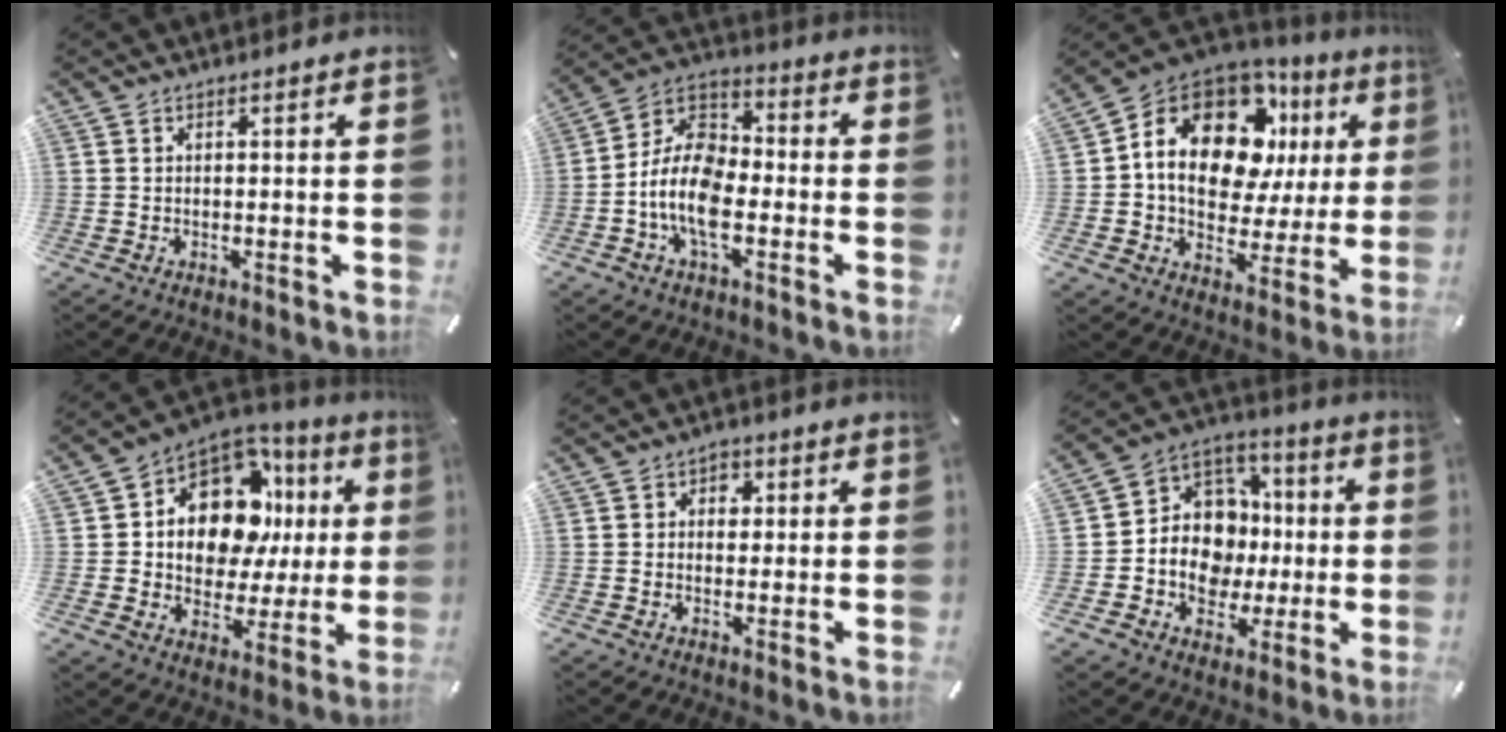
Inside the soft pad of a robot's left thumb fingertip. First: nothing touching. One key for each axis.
{"total": 13.0, "fx": -5.0, "fy": 7.7, "fz": 9.2, "tx": -0.204, "ty": 0.013, "tz": -0.099}
{"total": 18.5, "fx": 6.3, "fy": 12.3, "fz": 12.3, "tx": -0.213, "ty": -0.034, "tz": 0.108}
{"total": 15.1, "fx": 4.4, "fy": 11.0, "fz": 9.4, "tx": -0.157, "ty": -0.030, "tz": 0.081}
{"total": 2.9, "fx": 0.3, "fy": 2.4, "fz": 1.6, "tx": -0.010, "ty": 0.000, "tz": -0.003}
{"total": 13.4, "fx": -1.3, "fy": 12.2, "fz": 5.3, "tx": -0.090, "ty": -0.008, "tz": -0.011}